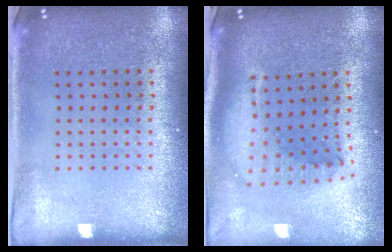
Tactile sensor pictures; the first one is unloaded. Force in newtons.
{"total": 1.8, "press": 1.5, "slide": 0.9}